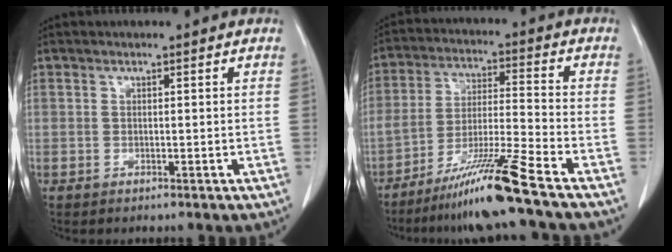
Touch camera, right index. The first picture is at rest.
{"total": 12.0, "force": [-8.8, -2.0, 7.9], "torque": [-0.144, -0.026, -0.160]}